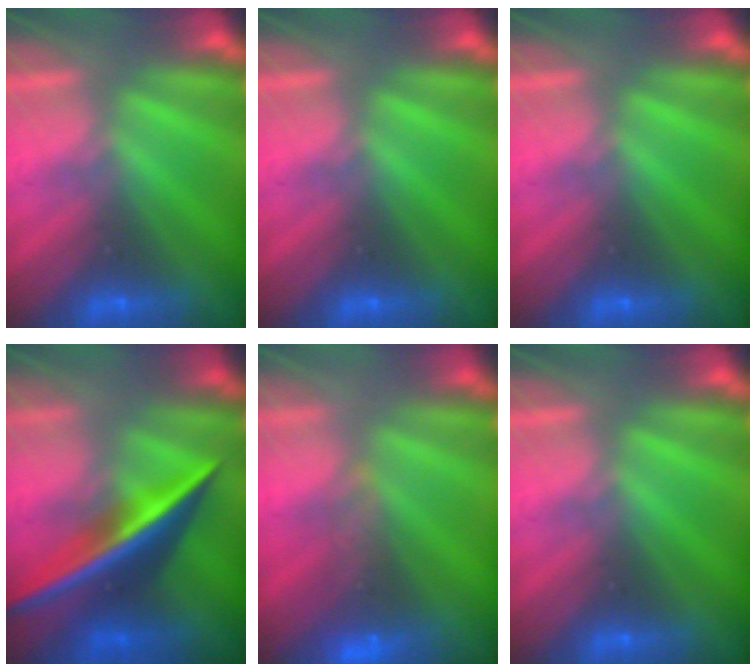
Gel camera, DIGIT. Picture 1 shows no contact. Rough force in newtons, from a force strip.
{"total": 0.0}
{"total": 0.0}
{"total": 2.6}
{"total": 7.7}
{"total": 0.0}